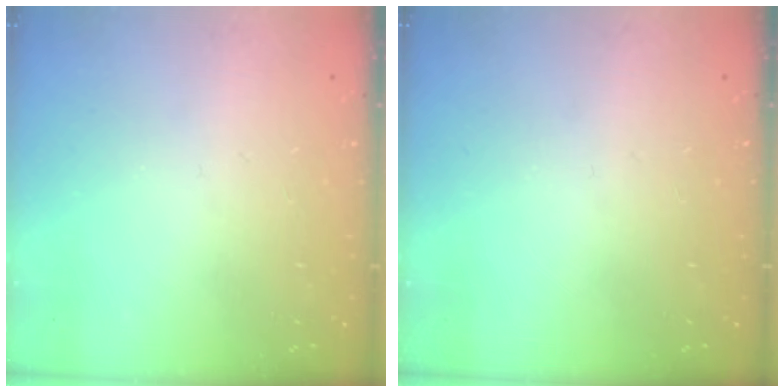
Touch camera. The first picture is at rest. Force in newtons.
{"total": 0.0}